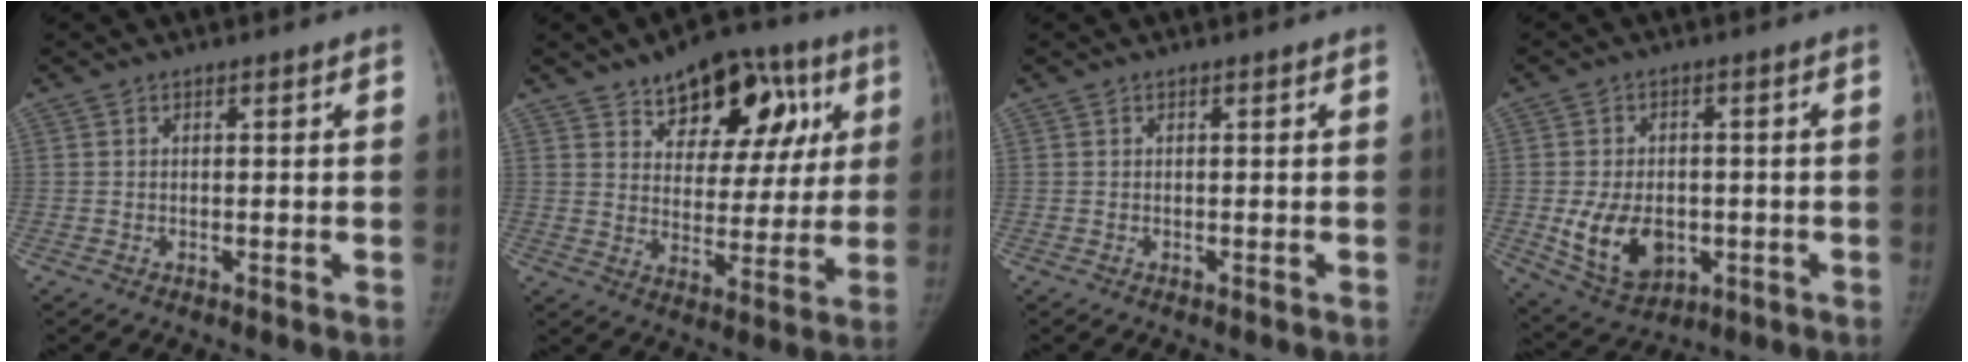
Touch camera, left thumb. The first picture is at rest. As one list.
[{"total": 18.0, "force": [9.0, 10.7, 11.4], "torque": [-0.097, -0.016, 0.127]}, {"total": 0.0}, {"total": 11.0, "force": [-2.2, 7.6, 7.6], "torque": [-0.116, -0.001, -0.020]}]